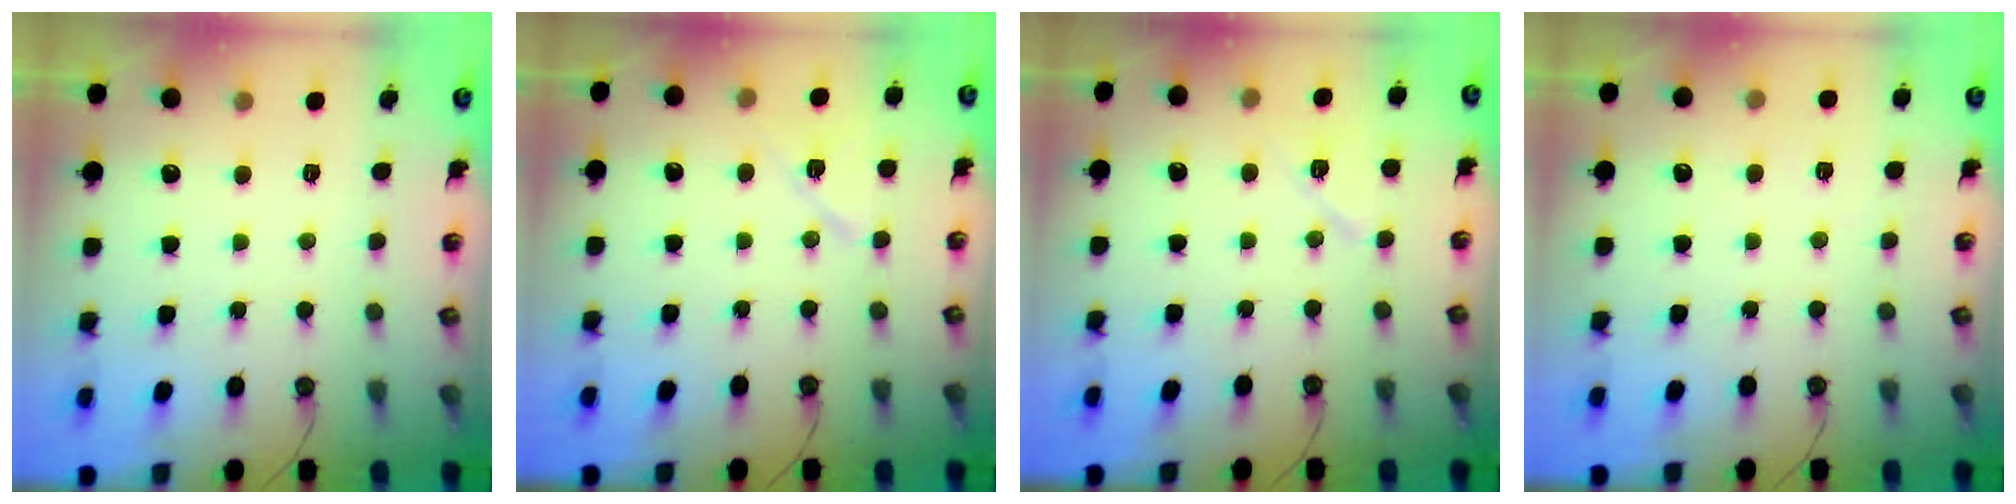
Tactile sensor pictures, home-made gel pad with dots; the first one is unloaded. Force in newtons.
{"total": 8.8, "press": 5.2, "slide": 7.1}
{"total": 7.3, "press": 7.2, "slide": 1.2}
{"total": 1.7, "press": 1.7, "slide": 0.4}